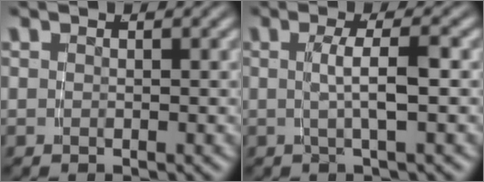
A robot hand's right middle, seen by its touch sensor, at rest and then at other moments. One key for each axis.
{"total": 2.9, "fx": -0.2, "fy": -0.3, "fz": 2.9, "tx": -0.047, "ty": 0.003, "tz": -0.001}